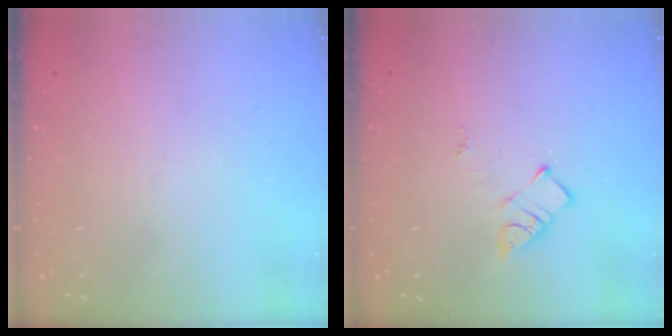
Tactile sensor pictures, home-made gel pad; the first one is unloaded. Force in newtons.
{"total": 6.3, "press": 6.3, "slide": 0.3}